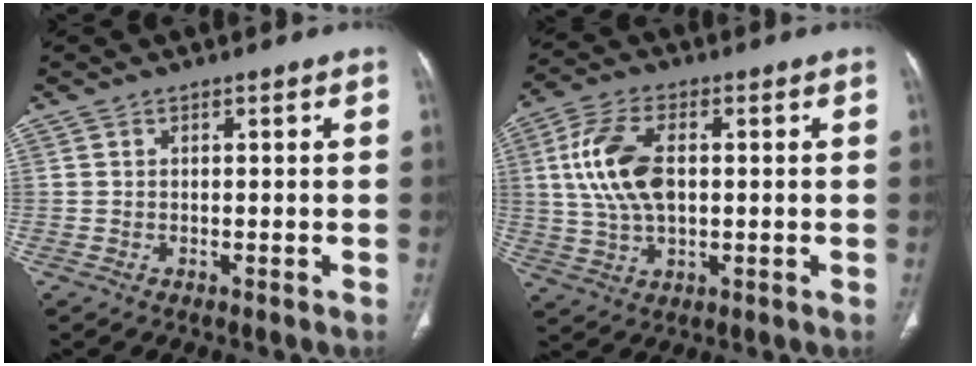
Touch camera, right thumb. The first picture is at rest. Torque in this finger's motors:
{"motor_torque": [-0.15, 0.30, 1.24, 0.26, 0.17]}